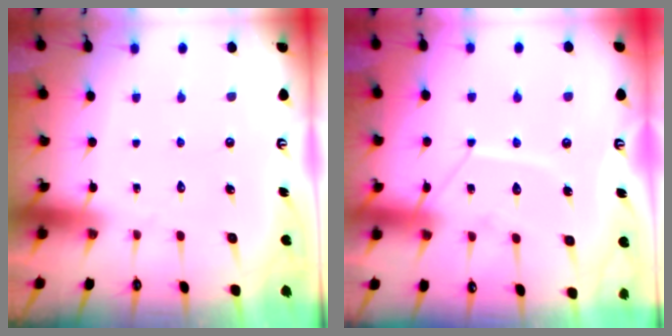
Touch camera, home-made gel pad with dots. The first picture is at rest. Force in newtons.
{"total": 10.9, "press": 10.9, "slide": 1.0}